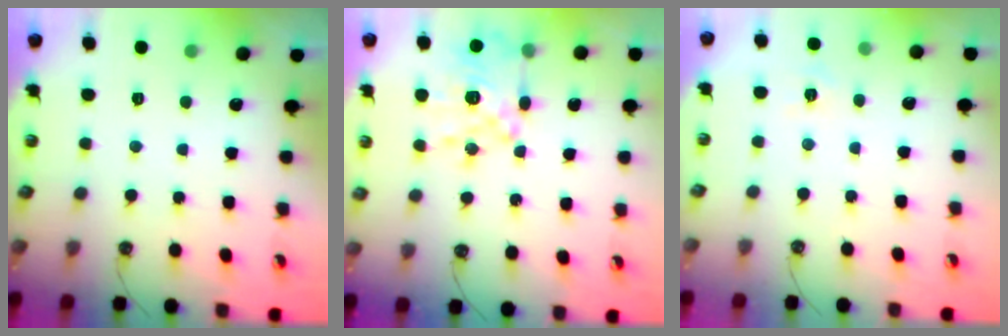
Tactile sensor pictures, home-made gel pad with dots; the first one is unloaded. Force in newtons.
{"total": 15.2, "press": 15.2, "slide": 1.1}
{"total": 4.2, "press": 4.2, "slide": 0.4}